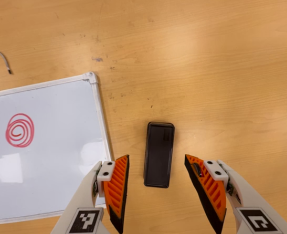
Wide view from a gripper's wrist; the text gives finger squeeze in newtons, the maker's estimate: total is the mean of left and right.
{"total": 0.0}